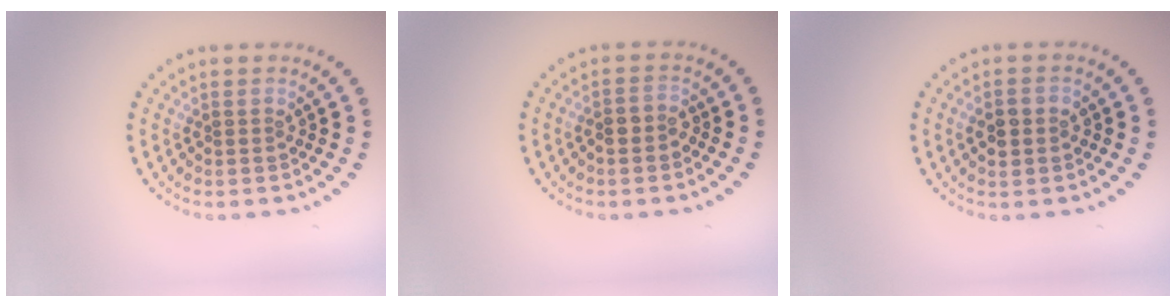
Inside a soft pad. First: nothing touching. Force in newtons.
{"total": 1.3, "press": 1.2, "slide": 0.6}
{"total": 2.7, "press": 2.7, "slide": 0.2}